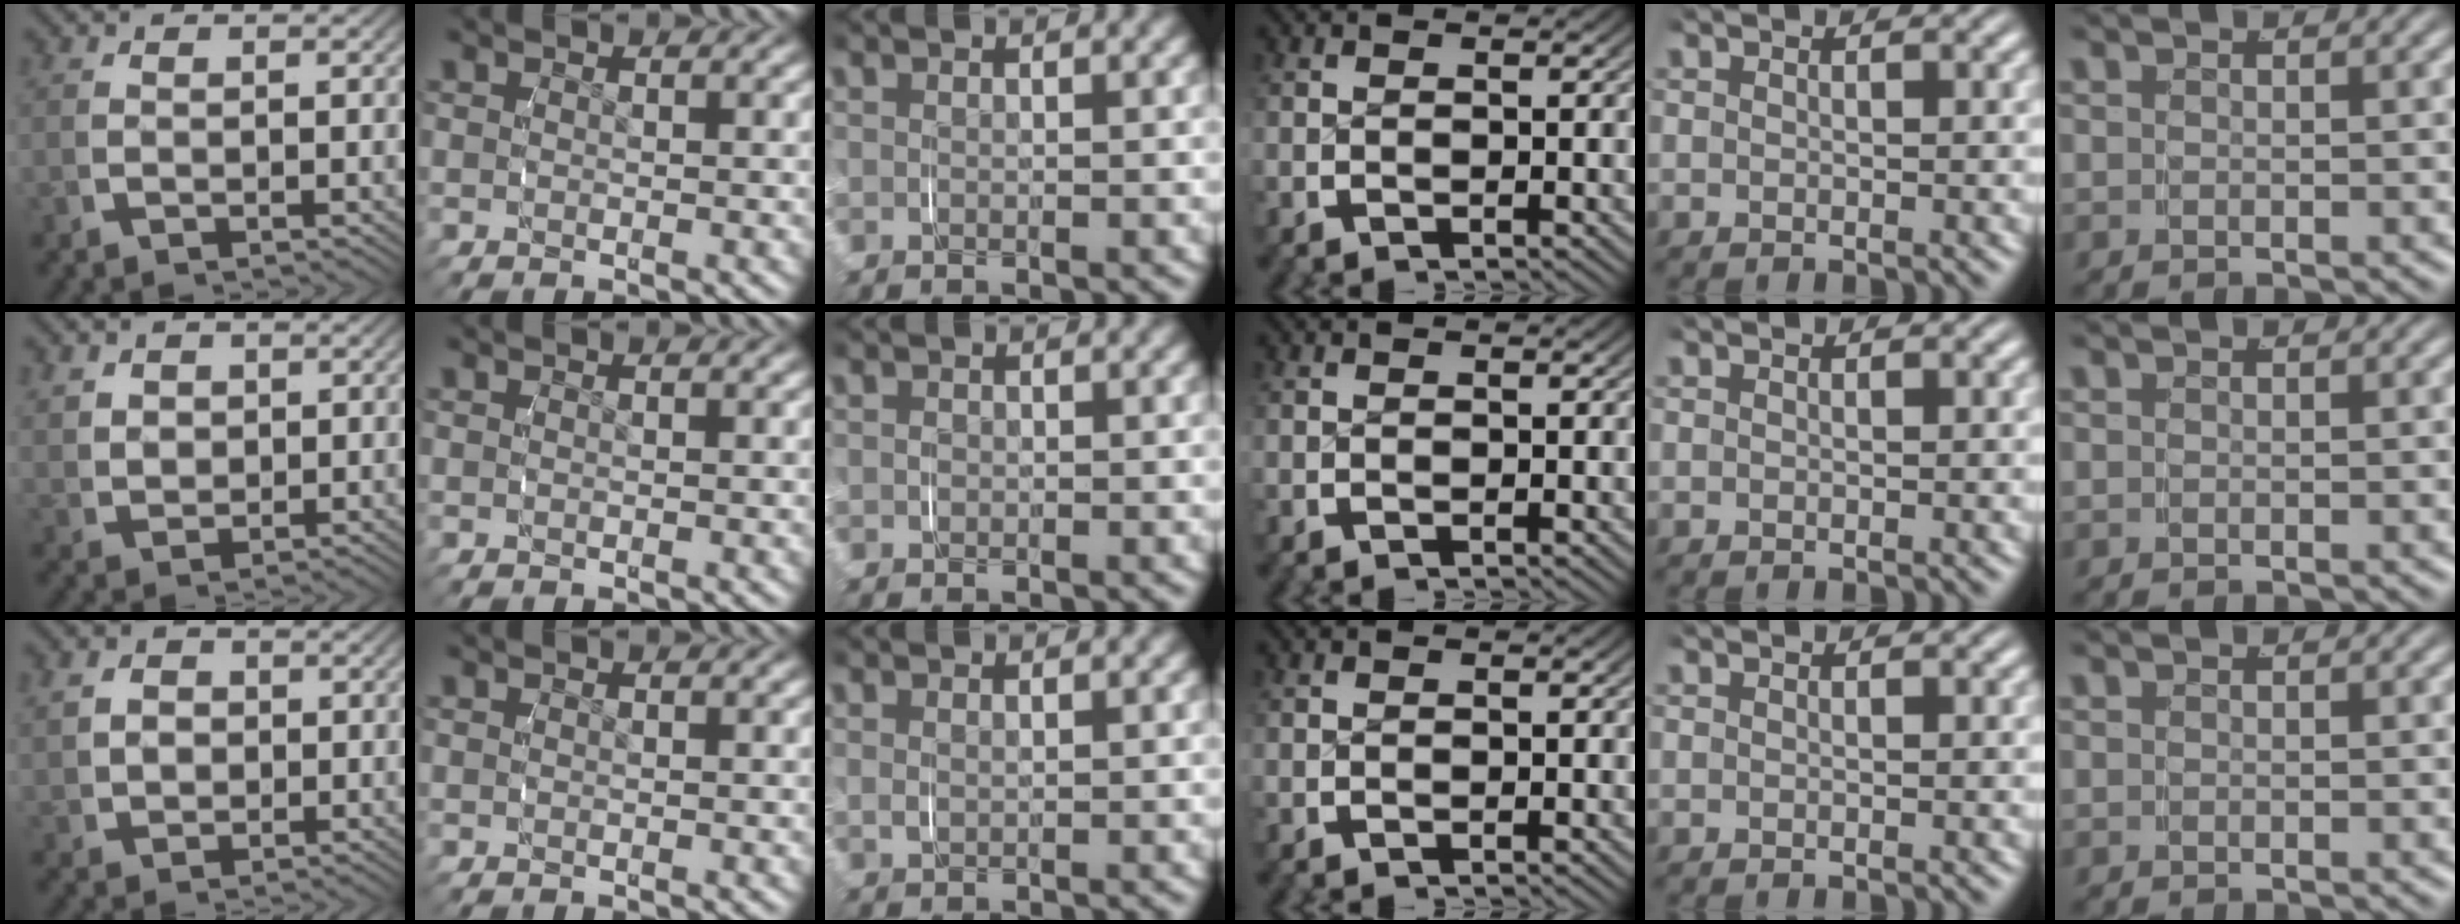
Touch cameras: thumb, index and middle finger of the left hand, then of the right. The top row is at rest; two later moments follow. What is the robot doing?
{"motion": "grasp_and_lifting", "object": "shorts"}